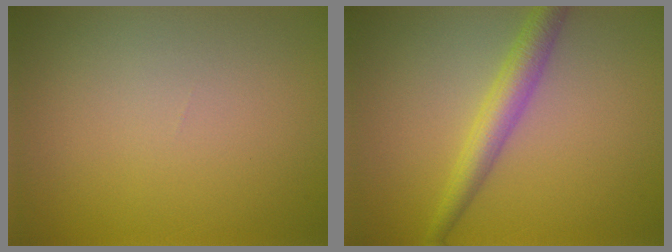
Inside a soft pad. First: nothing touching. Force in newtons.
{"total": 3.4, "press": 3.4, "slide": 0.0}